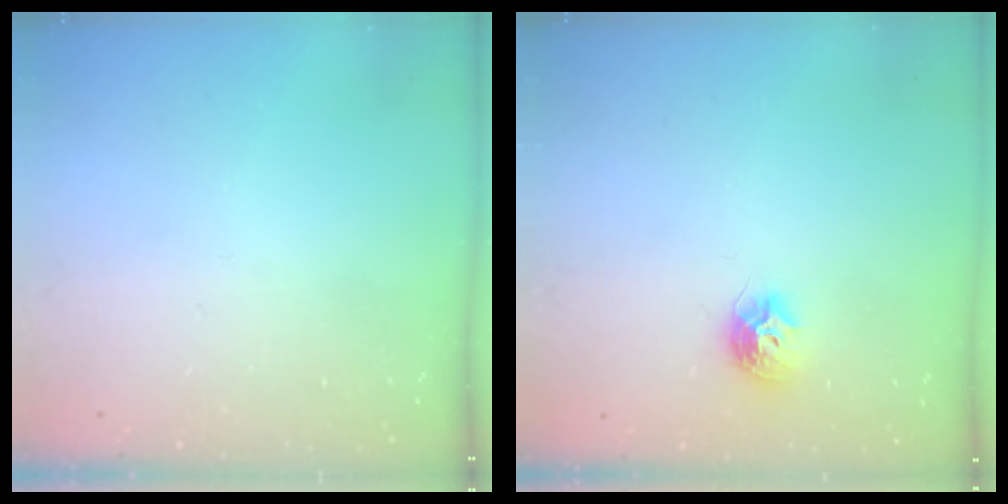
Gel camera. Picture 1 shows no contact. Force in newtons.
{"total": 8.6, "press": 8.5, "slide": 0.1}